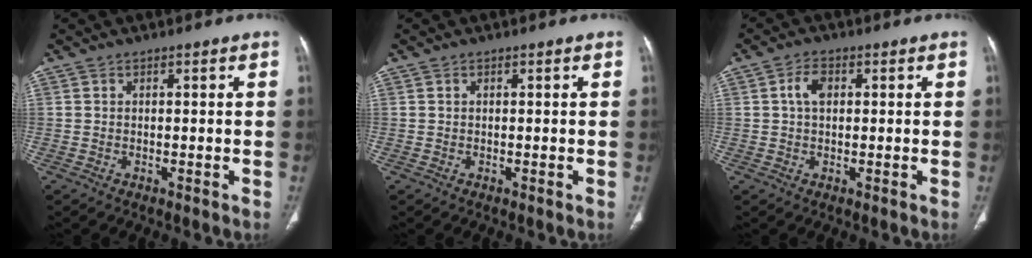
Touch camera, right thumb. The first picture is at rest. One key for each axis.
{"total": 0.0}
{"total": 3.5, "fx": 0.7, "fy": 2.2, "fz": 2.6, "tx": -0.051, "ty": 0.008, "tz": 0.012}